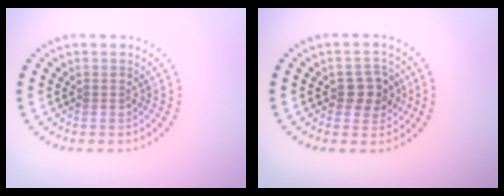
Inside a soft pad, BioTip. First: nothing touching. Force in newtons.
{"total": 2.8, "press": 2.7, "slide": 0.8}